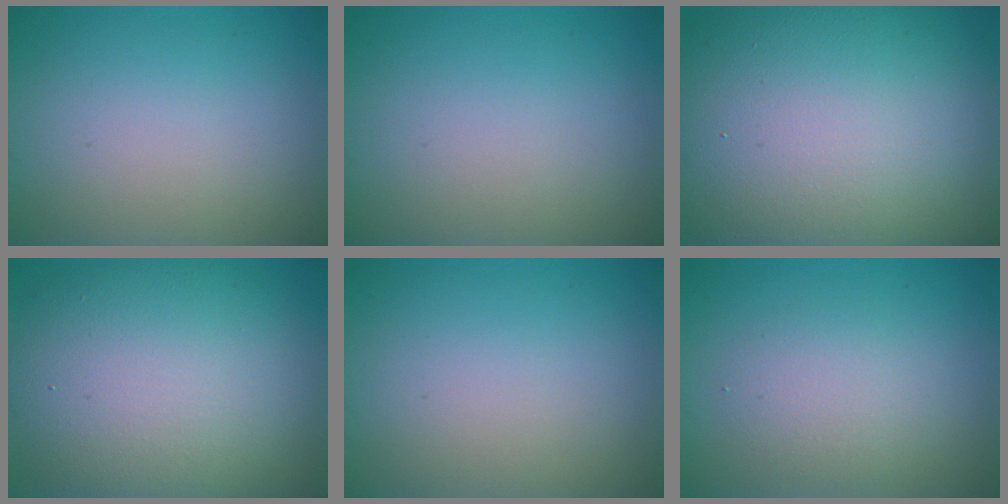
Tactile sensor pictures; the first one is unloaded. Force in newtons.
{"total": 0.0}
{"total": 18.4, "press": 18.3, "slide": 1.2}
{"total": 12.6, "press": 12.6, "slide": 0.8}
{"total": 0.0}
{"total": 2.7, "press": 2.7, "slide": 0.1}